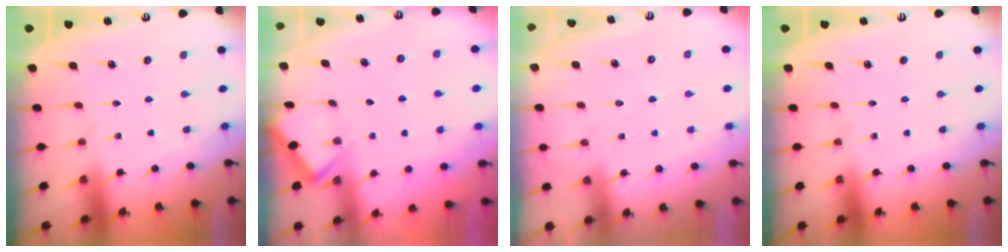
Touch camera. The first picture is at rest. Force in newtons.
{"total": 2.0, "press": 2.0, "slide": 0.3}
{"total": 3.5, "press": 3.5, "slide": 0.4}
{"total": 0.0}